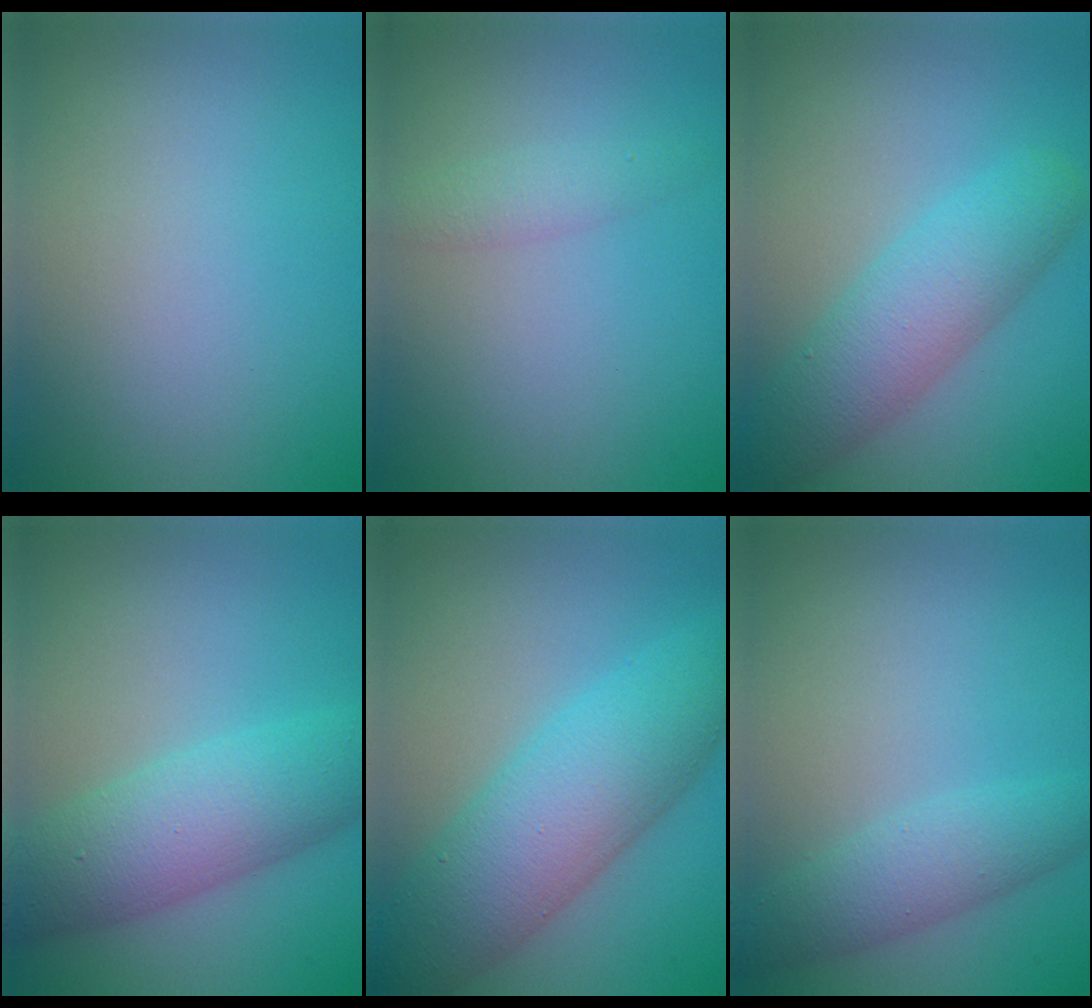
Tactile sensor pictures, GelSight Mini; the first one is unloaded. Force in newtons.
{"total": 1.6, "press": 1.6, "slide": 0.0}
{"total": 5.7, "press": 5.7, "slide": 0.2}
{"total": 6.9, "press": 6.9, "slide": 0.1}
{"total": 8.7, "press": 8.7, "slide": 0.1}
{"total": 3.5, "press": 3.5, "slide": 0.1}